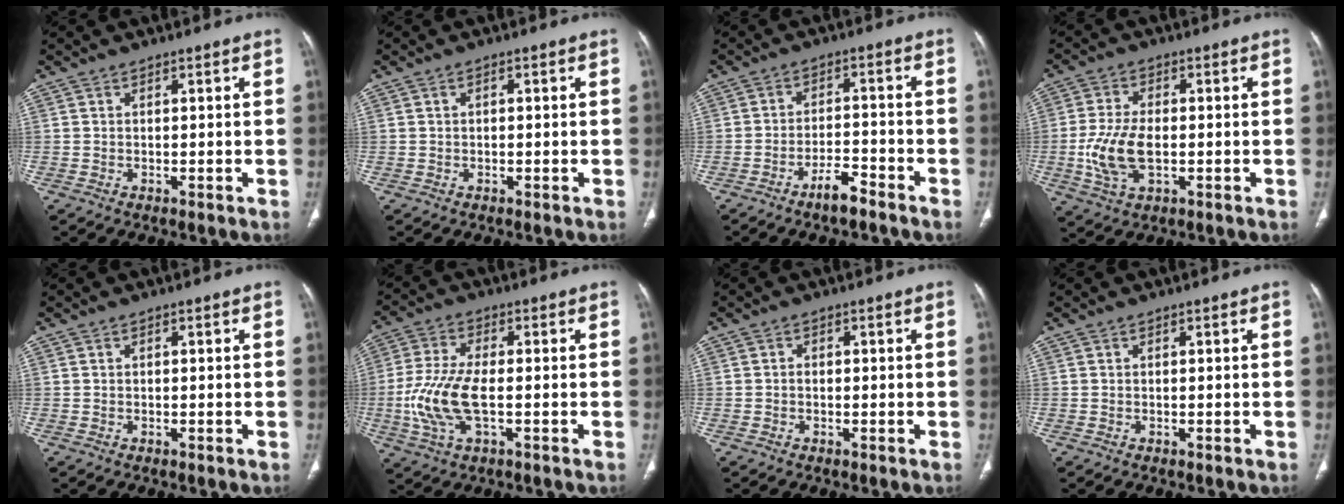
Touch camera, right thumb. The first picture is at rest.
{"total": 0.6, "force": [0.1, 0.4, 0.5], "torque": [-0.005, 0.002, 0.000]}
{"total": 5.3, "force": [-4.2, 1.3, 2.9], "torque": [-0.054, 0.030, -0.076]}
{"total": 9.4, "force": [-1.3, 5.2, 7.8], "torque": [-0.167, 0.002, -0.024]}
{"total": 0.0}
{"total": 10.7, "force": [-1.8, 4.5, 9.6], "torque": [-0.224, 0.004, -0.036]}
{"total": 0.8, "force": [-0.2, 0.6, 0.4], "torque": [-0.001, 0.002, -0.006]}
{"total": 0.0}